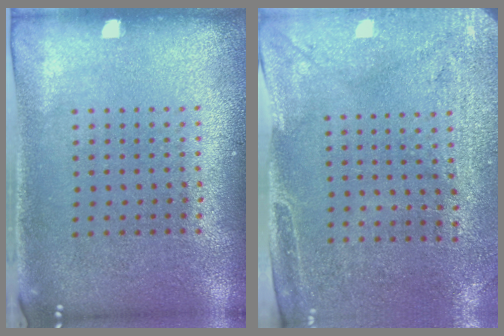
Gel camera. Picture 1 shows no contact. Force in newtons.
{"total": 3.0, "press": 2.3, "slide": 1.8}